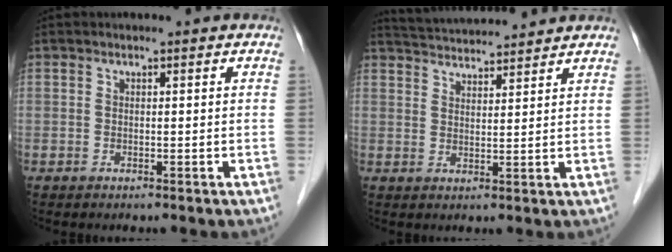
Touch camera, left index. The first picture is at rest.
{"total": 9.1, "force": [8.9, 0.3, 2.2], "torque": [-0.046, 0.030, 0.138]}